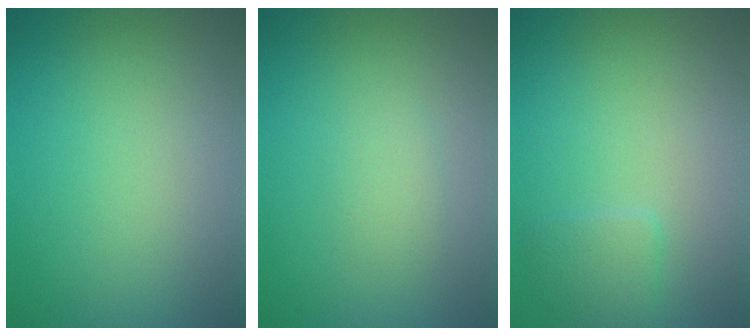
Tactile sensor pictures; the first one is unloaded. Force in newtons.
{"total": 1.1, "press": 1.1, "slide": 0.1}
{"total": 1.6, "press": 1.6, "slide": 0.1}